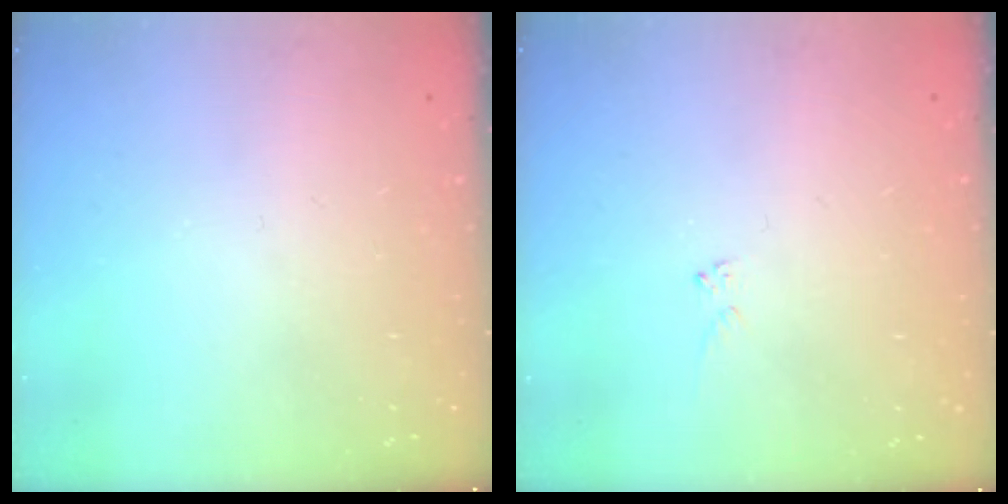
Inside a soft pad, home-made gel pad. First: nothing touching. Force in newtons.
{"total": 3.3, "press": 3.3, "slide": 0.0}